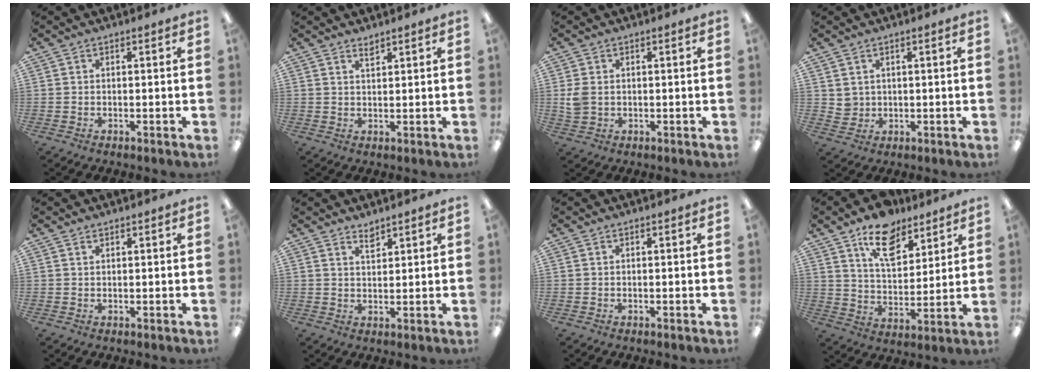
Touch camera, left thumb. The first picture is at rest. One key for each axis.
{"total": 1.9, "fx": 1.8, "fy": 0.2, "fz": 0.5, "tx": -0.004, "ty": -0.006, "tz": 0.032}
{"total": 3.8, "fx": 0.6, "fy": 2.8, "fz": 2.5, "tx": -0.047, "ty": 0.000, "tz": 0.009}
{"total": 3.0, "fx": 1.9, "fy": 2.3, "fz": 0.2, "tx": -0.004, "ty": -0.004, "tz": 0.034}
{"total": 0.9, "fx": 0.8, "fy": 0.3, "fz": 0.2, "tx": -0.006, "ty": 0.000, "tz": 0.015}
{"total": 2.9, "fx": 2.6, "fy": 0.9, "fz": 0.8, "tx": -0.003, "ty": -0.017, "tz": 0.045}
{"total": 0.0}
{"total": 13.2, "fx": 9.2, "fy": 6.7, "fz": 6.7, "tx": -0.102, "ty": -0.045, "tz": 0.166}